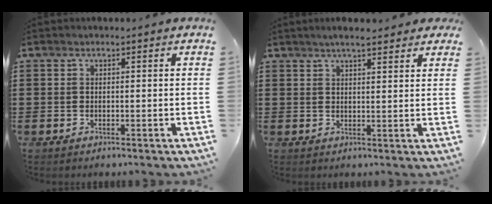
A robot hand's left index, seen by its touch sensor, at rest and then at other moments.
{"total": 3.8, "force": [3.1, 0.5, 2.1], "torque": [-0.047, 0.004, 0.056]}